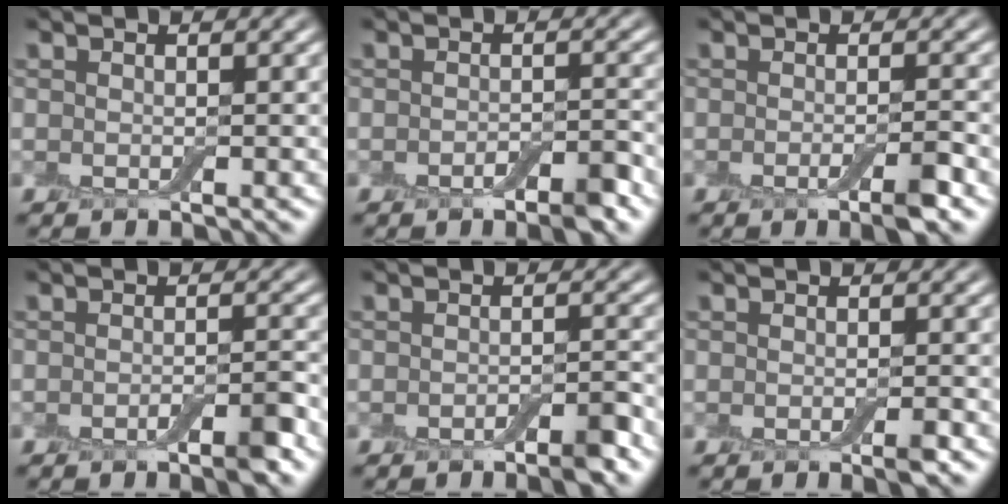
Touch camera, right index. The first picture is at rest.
{"total": 2.5, "force": [-1.5, 0.9, 1.8], "torque": [-0.024, 0.001, -0.023]}
{"total": 2.5, "force": [-1.0, 0.5, 2.2], "torque": [-0.031, -0.002, -0.019]}
{"total": 2.3, "force": [-1.2, 0.5, 1.9], "torque": [-0.027, 0.000, -0.020]}
{"total": 2.2, "force": [-1.4, 0.6, 1.7], "torque": [-0.022, 0.001, -0.021]}
{"total": 1.1, "force": [-0.5, 0.1, 1.0], "torque": [-0.015, -0.002, -0.009]}